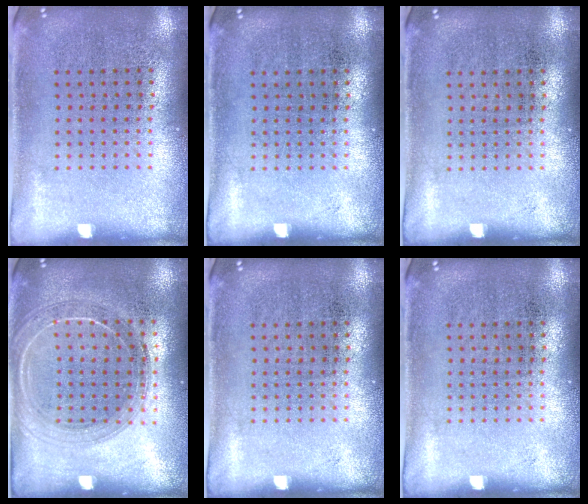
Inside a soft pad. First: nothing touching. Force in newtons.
{"total": 0.0}
{"total": 0.0}
{"total": 1.7, "press": 1.6, "slide": 0.5}
{"total": 0.0}
{"total": 0.0}